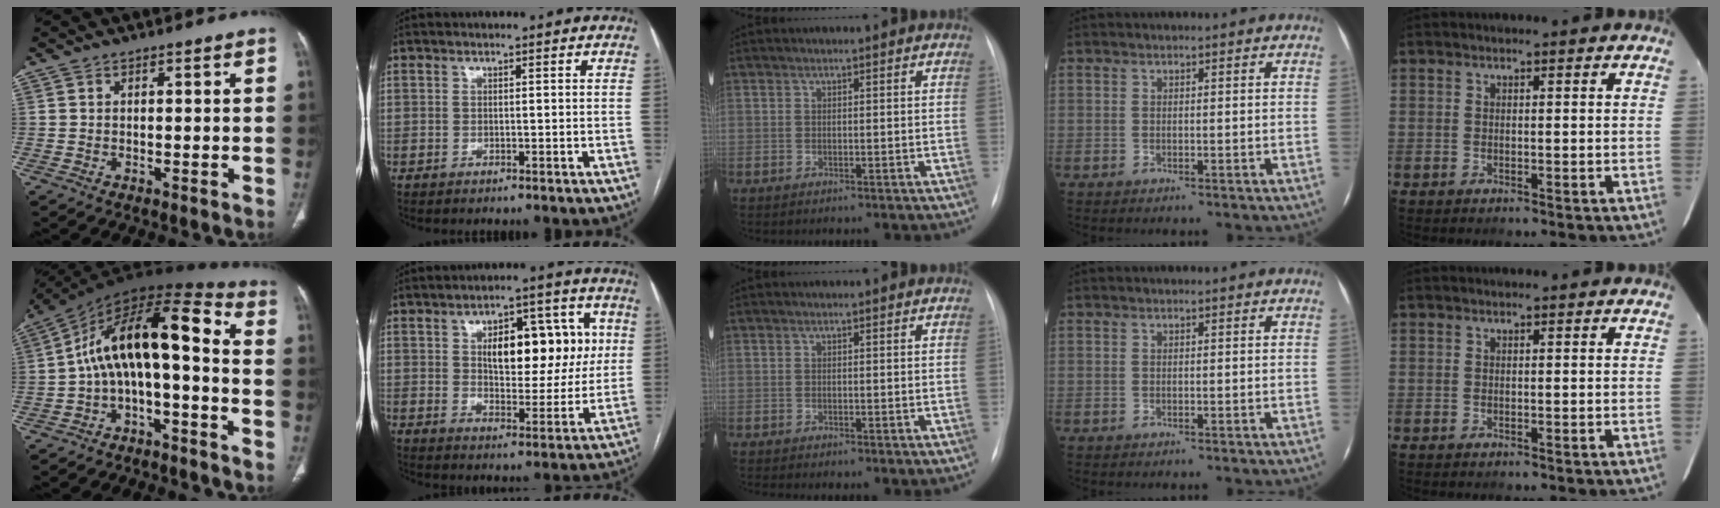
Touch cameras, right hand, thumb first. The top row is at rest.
{"thumb": {"total": 16.0, "force": [-2.4, 6.8, 14.3], "torque": [-0.230, 0.102, -0.044]}, "index": {"total": 13.1, "force": [3.0, 6.4, 11.0], "torque": [-0.153, 0.025, 0.051]}, "middle": {"total": 1.1, "force": [-0.3, 0.4, 1.0], "torque": [-0.022, -0.006, -0.004]}}